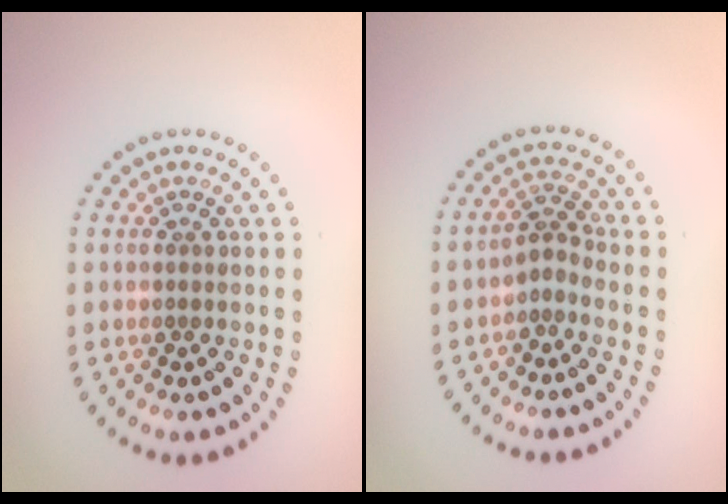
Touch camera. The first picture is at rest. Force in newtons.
{"total": 1.7, "press": 1.2, "slide": 1.3}